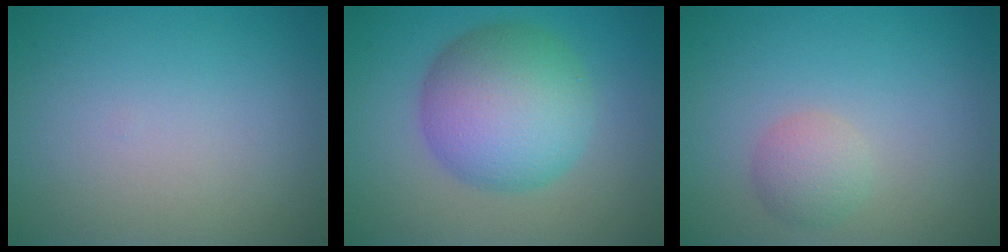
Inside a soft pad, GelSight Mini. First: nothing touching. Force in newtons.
{"total": 8.7, "press": 8.7, "slide": 0.1}
{"total": 2.1, "press": 2.1, "slide": 0.1}